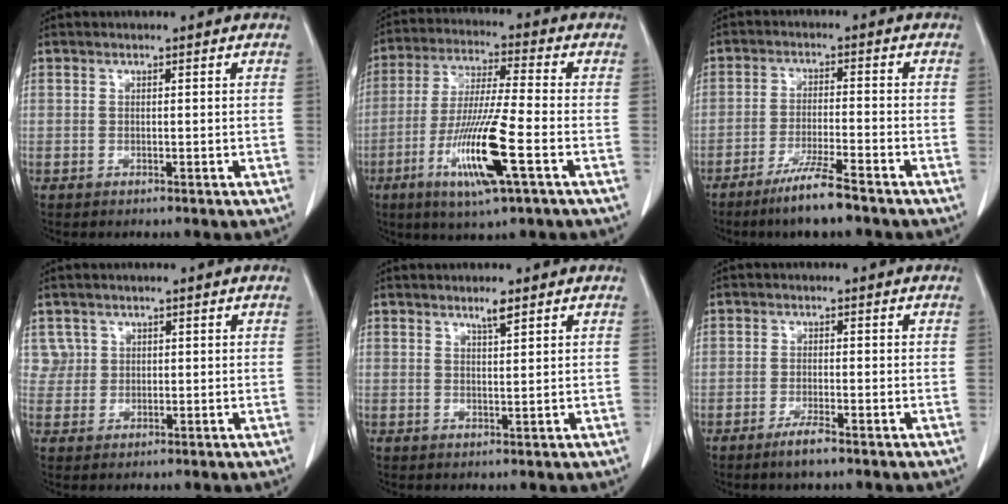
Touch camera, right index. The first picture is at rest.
{"total": 13.6, "force": [-5.0, 0.3, 12.6], "torque": [-0.252, -0.024, -0.093]}
{"total": 6.8, "force": [-5.1, -0.2, 4.5], "torque": [-0.086, -0.018, -0.096]}
{"total": 2.6, "force": [1.3, 2.2, -0.3], "torque": [0.019, 0.005, 0.018]}
{"total": 1.8, "force": [1.4, 0.0, 1.2], "torque": [-0.026, -0.002, 0.026]}
{"total": 2.8, "force": [-2.0, 0.4, 1.8], "torque": [-0.037, -0.002, -0.039]}